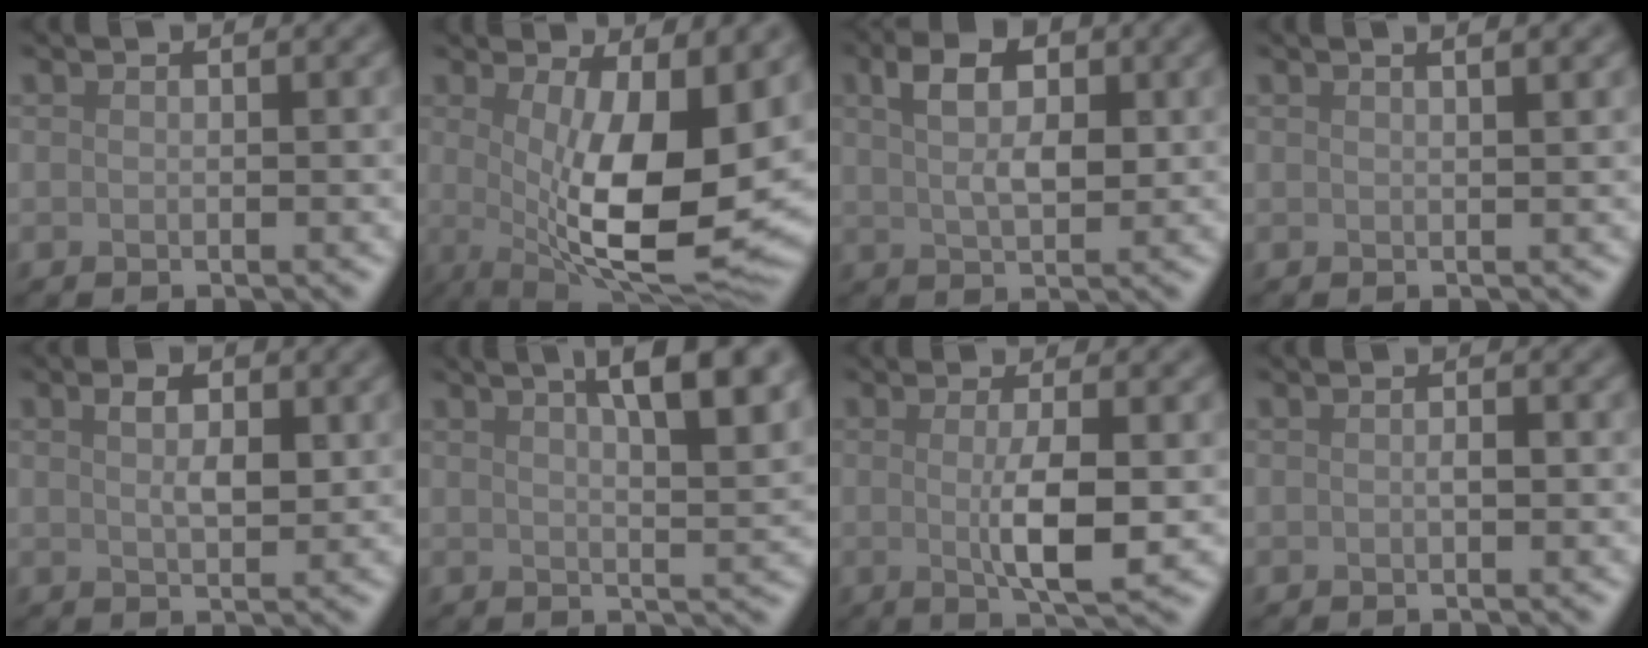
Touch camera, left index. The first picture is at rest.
{"total": 11.7, "force": [0.7, 4.2, 10.9], "torque": [-0.165, -0.026, 0.014]}
{"total": 5.0, "force": [1.6, 2.7, 3.9], "torque": [-0.068, 0.005, 0.025]}
{"total": 2.7, "force": [1.5, 1.1, 2.0], "torque": [-0.008, 0.006, -0.005]}
{"total": 2.7, "force": [0.8, 1.2, 2.2], "torque": [-0.039, 0.000, 0.015]}
{"total": 8.4, "force": [3.6, 2.8, 7.0], "torque": [-0.055, 0.026, 0.036]}
{"total": 4.2, "force": [-0.2, 0.8, 4.2], "torque": [-0.072, -0.006, -0.001]}
{"total": 0.8, "force": [-0.1, 0.2, 0.7], "torque": [-0.014, 0.000, 0.000]}